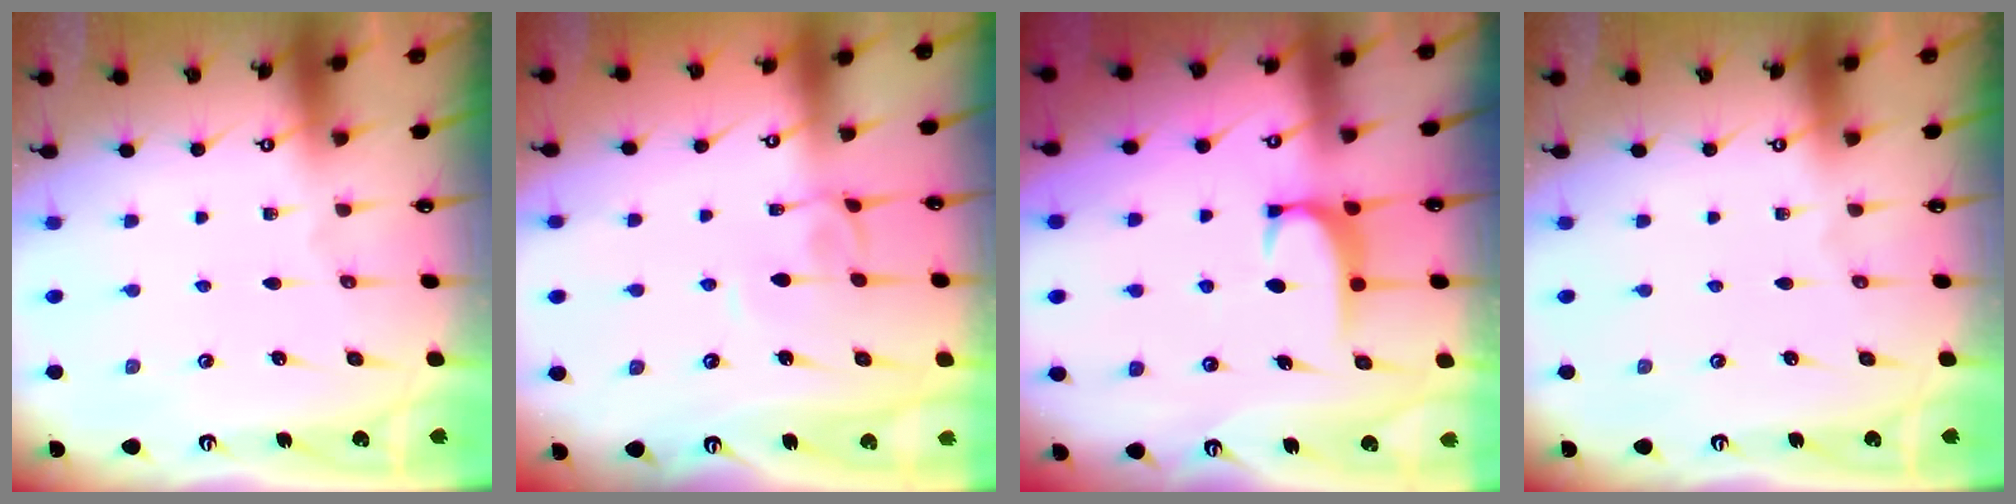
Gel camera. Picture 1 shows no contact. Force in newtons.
{"total": 1.9, "press": 1.9, "slide": 0.3}
{"total": 1.7, "press": 1.6, "slide": 0.5}
{"total": 0.0}